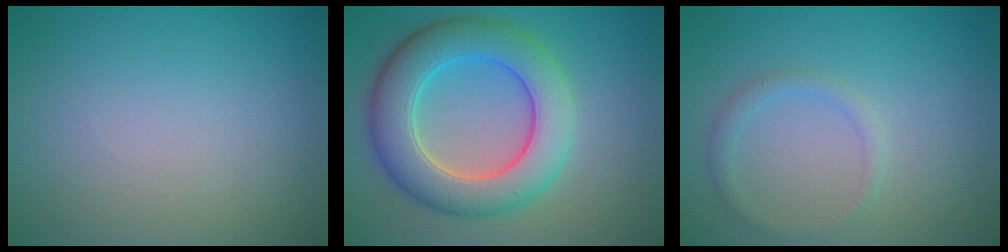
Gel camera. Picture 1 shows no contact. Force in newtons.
{"total": 8.0, "press": 8.0, "slide": 0.2}
{"total": 1.4, "press": 1.4, "slide": 0.0}